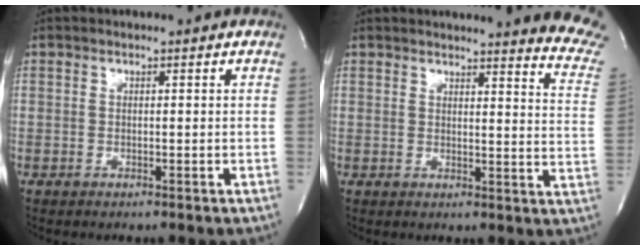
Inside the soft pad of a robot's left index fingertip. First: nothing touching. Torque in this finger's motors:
{"motor_torque": [0.06, -0.13, 0.39, 0.04]}